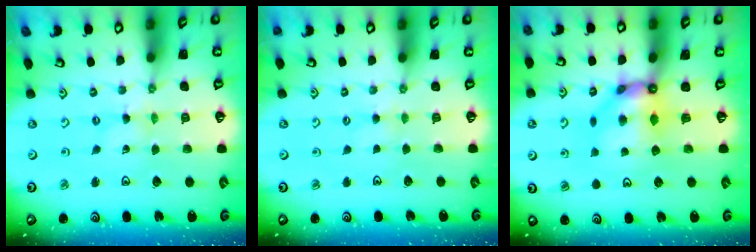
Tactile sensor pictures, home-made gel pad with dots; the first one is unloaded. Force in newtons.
{"total": 1.4, "press": 1.3, "slide": 0.3}
{"total": 8.8, "press": 8.7, "slide": 0.9}